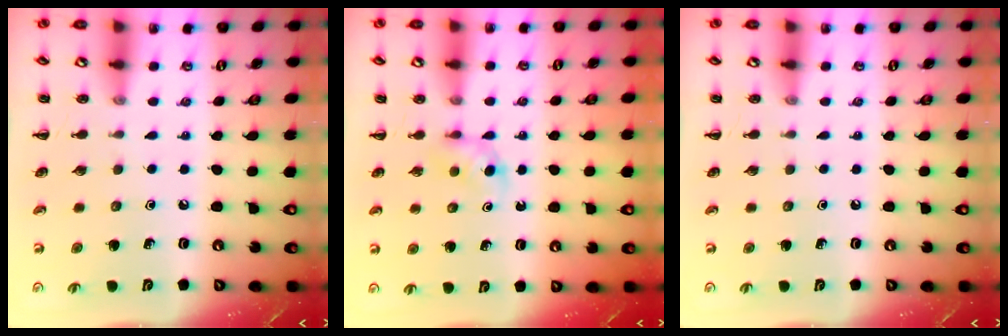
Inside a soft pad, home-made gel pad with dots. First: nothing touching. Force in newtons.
{"total": 2.9, "press": 2.6, "slide": 1.2}
{"total": 0.0}